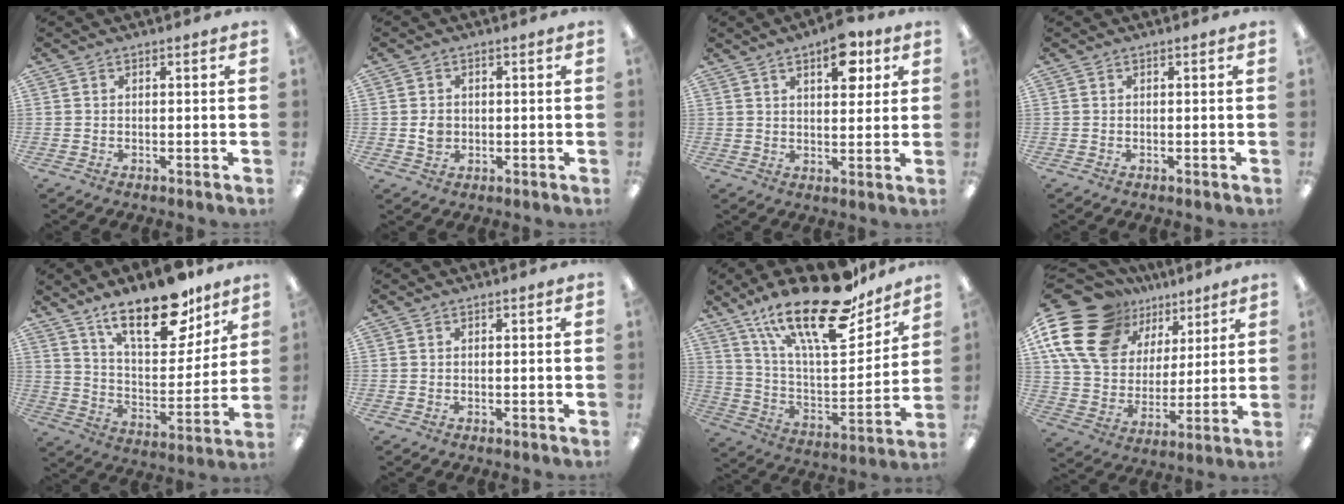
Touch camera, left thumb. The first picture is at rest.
{"total": 3.1, "force": [0.0, 2.6, 1.5], "torque": [-0.021, 0.002, -0.002]}
{"total": 9.7, "force": [5.1, 4.7, 6.7], "torque": [-0.075, -0.023, 0.082]}
{"total": 0.0}
{"total": 20.3, "force": [13.7, 8.5, 12.3], "torque": [-0.186, -0.077, 0.231]}
{"total": 0.0}
{"total": 26.3, "force": [18.3, 8.8, 16.7], "torque": [-0.268, -0.110, 0.311]}
{"total": 20.4, "force": [11.1, 14.0, 9.9], "torque": [-0.203, -0.049, 0.208]}